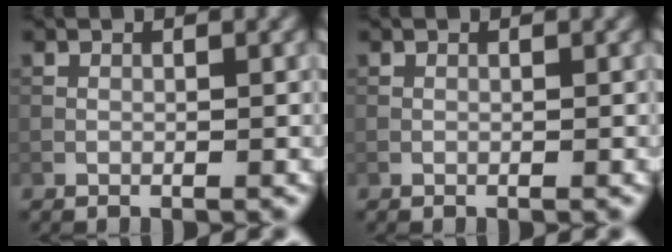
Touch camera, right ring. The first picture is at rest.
{"total": 0.0}